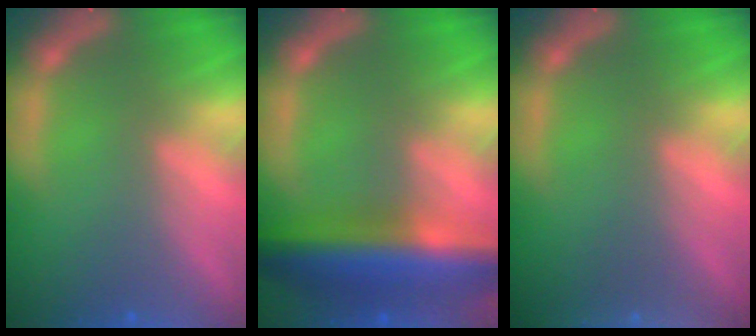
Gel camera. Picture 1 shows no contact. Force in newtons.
{"total": 9.0}
{"total": 3.5}